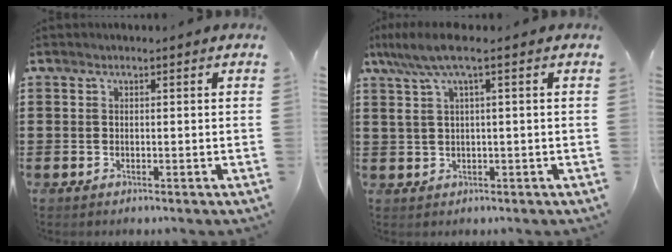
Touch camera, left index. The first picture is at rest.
{"total": 5.5, "force": [1.8, 0.5, 5.2], "torque": [-0.118, -0.007, 0.026]}